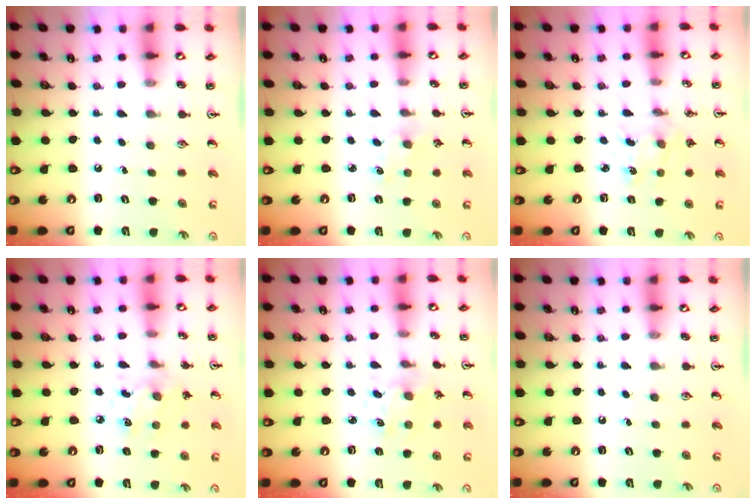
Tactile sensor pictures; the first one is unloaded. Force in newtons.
{"total": 1.1, "press": 1.1, "slide": 0.2}
{"total": 1.0, "press": 0.9, "slide": 0.1}
{"total": 4.0, "press": 3.8, "slide": 1.3}
{"total": 1.4, "press": 1.4, "slide": 0.3}
{"total": 0.0}